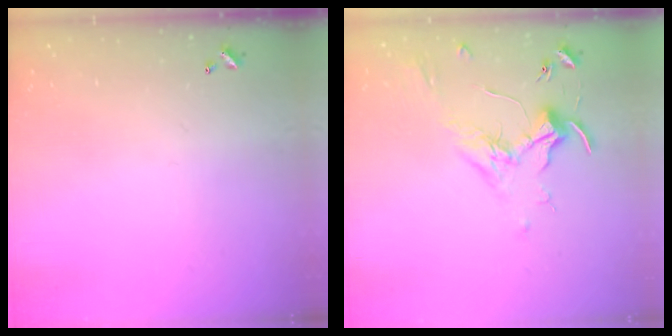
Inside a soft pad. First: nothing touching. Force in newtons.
{"total": 1.7, "press": 1.5, "slide": 0.8}